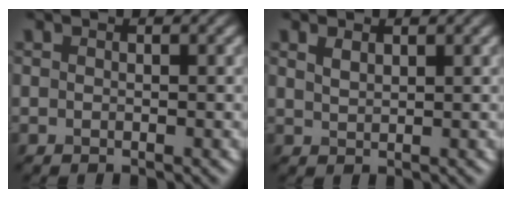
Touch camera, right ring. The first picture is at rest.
{"total": 1.1, "force": [0.8, 0.5, 0.6], "torque": [-0.017, 0.000, 0.020]}